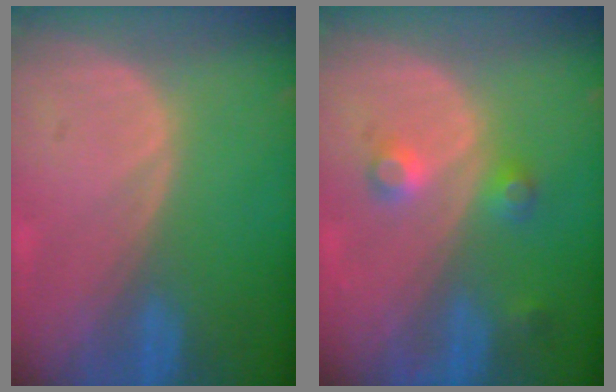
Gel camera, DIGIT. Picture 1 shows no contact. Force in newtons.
{"total": 3.7, "press": 3.4, "slide": 1.3}